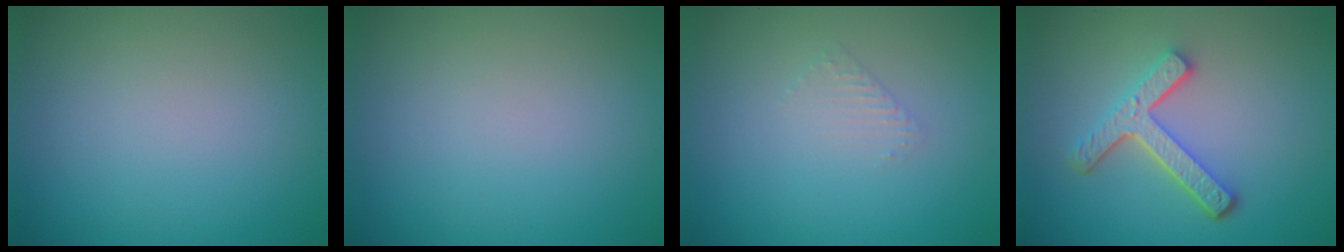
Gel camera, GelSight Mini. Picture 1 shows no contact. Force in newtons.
{"total": 0.0}
{"total": 0.9, "press": 0.9, "slide": 0.2}
{"total": 4.3, "press": 3.3, "slide": 2.7}